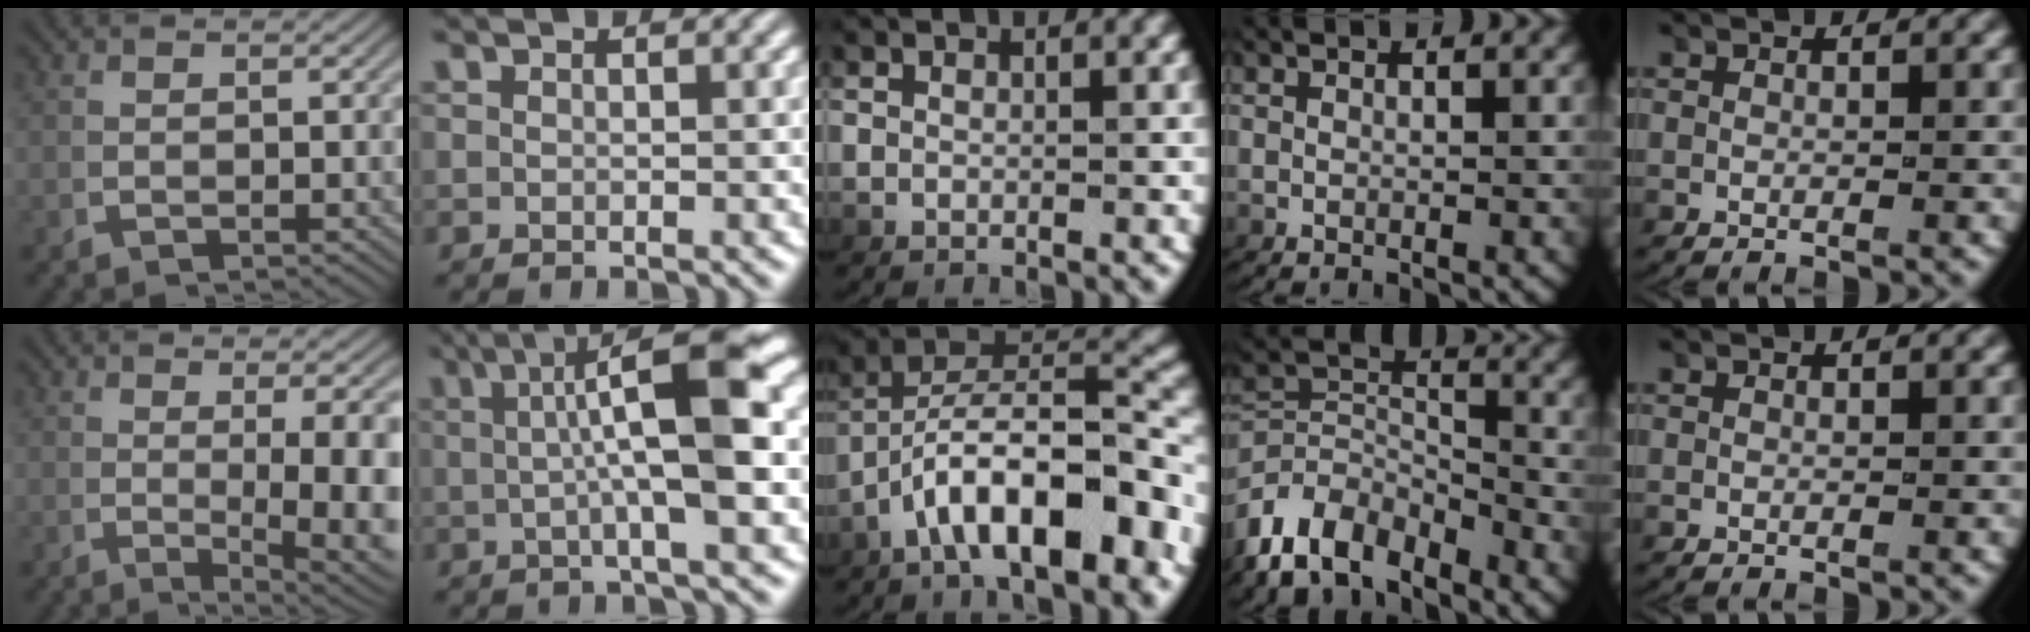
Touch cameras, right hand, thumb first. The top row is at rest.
{"thumb": {"total": 6.9, "force": [-0.6, 2.6, 6.4], "torque": [-0.092, -0.019, 0.003]}, "index": {"total": 9.9, "force": [2.2, 1.2, 9.5], "torque": [-0.117, 0.027, 0.025]}, "middle": {"total": 7.1, "force": [-1.7, 3.3, 6.1], "torque": [-0.106, -0.004, -0.020]}, "ring": {"total": 9.8, "force": [-5.3, 7.2, 4.1], "torque": [-0.085, -0.045, -0.083]}}